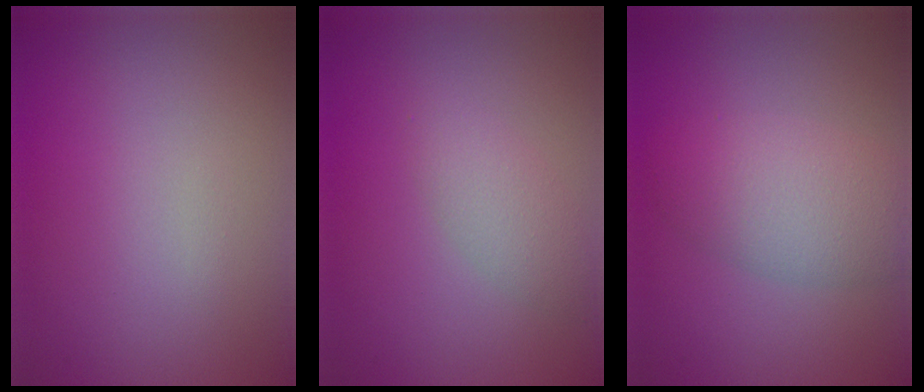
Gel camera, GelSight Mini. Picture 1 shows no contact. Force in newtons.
{"total": 2.0, "press": 2.0, "slide": 0.1}
{"total": 4.6, "press": 4.6, "slide": 0.2}